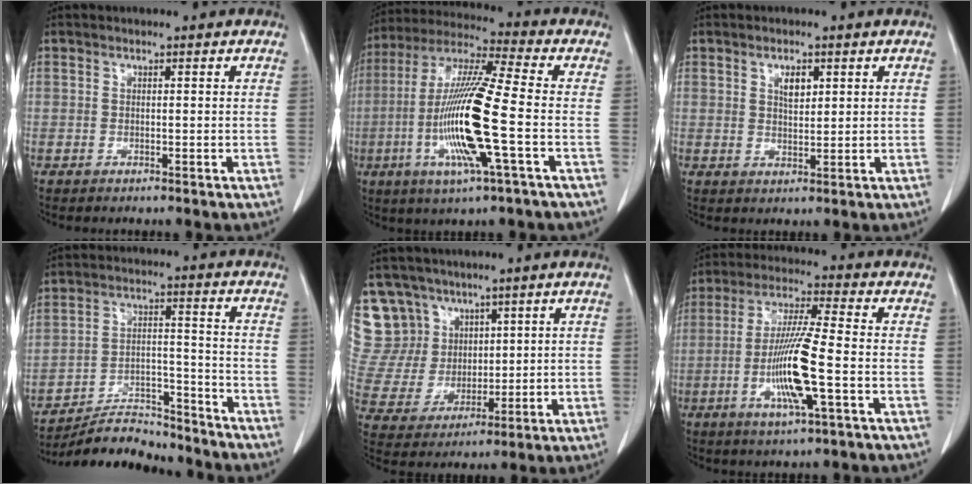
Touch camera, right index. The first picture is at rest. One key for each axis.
{"total": 16.5, "fx": -3.7, "fy": 0.4, "fz": 16.1, "tx": -0.332, "ty": -0.011, "tz": -0.077}
{"total": 2.9, "fx": 1.4, "fy": 1.2, "fz": 2.2, "tx": -0.036, "ty": -0.002, "tz": 0.024}
{"total": 10.3, "fx": -10.1, "fy": 1.9, "fz": 0.7, "tx": -0.004, "ty": 0.031, "tz": -0.175}
{"total": 12.1, "fx": 8.1, "fy": 9.0, "fz": 0.8, "tx": -0.039, "ty": 0.035, "tz": 0.180}
{"total": 11.4, "fx": -2.9, "fy": 0.0, "fz": 11.1, "tx": -0.219, "ty": -0.012, "tz": -0.060}